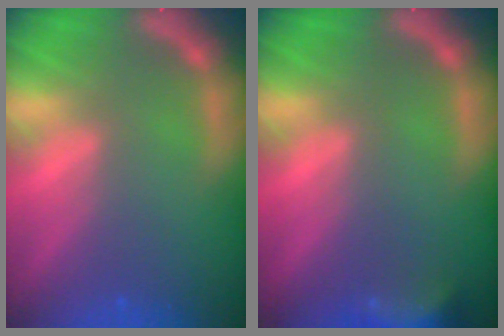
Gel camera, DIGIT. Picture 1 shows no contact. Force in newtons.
{"total": 5.5}